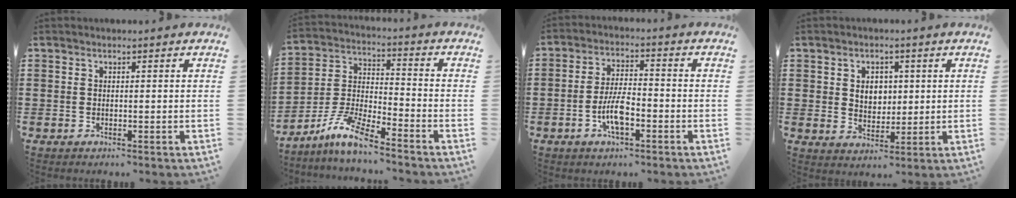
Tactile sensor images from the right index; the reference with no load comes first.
{"total": 8.0, "force": [-6.7, 0.8, 4.4], "torque": [-0.110, -0.006, -0.135]}
{"total": 6.6, "force": [-2.3, 2.4, 5.7], "torque": [-0.130, -0.001, -0.051]}
{"total": 3.8, "force": [0.8, 3.0, 2.2], "torque": [-0.047, 0.005, 0.011]}